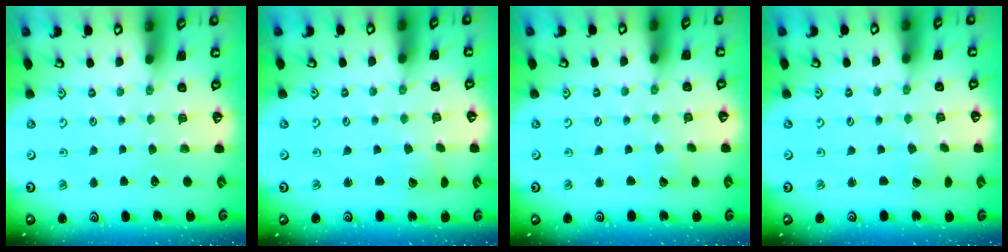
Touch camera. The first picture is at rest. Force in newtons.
{"total": 1.7, "press": 1.7, "slide": 0.2}
{"total": 2.1, "press": 2.1, "slide": 0.2}
{"total": 1.0, "press": 1.0, "slide": 0.1}